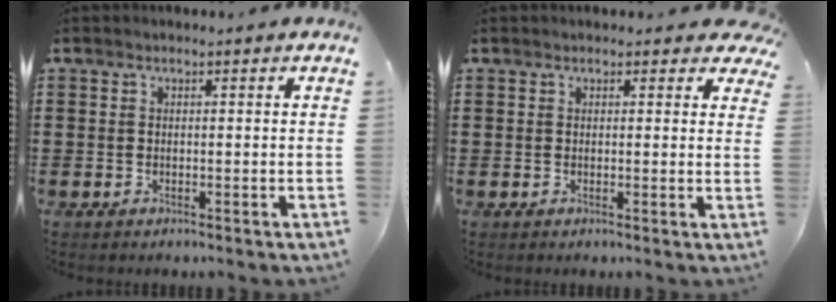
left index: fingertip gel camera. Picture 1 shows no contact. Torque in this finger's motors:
{"motor_torque": [0.82, -0.74, 0.27, 0.02]}